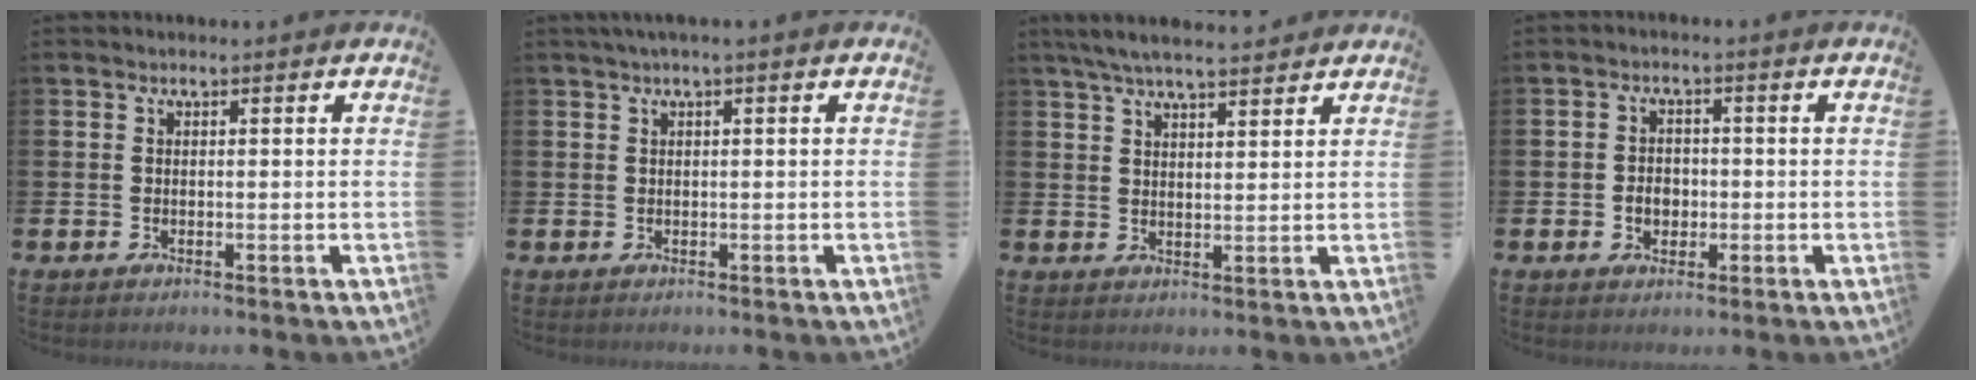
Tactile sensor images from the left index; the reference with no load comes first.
{"total": 1.0, "force": [0.3, -0.1, 1.0], "torque": [-0.023, 0.004, 0.006]}
{"total": 5.3, "force": [5.0, 0.6, 1.8], "torque": [-0.045, -0.014, 0.091]}
{"total": 2.5, "force": [-0.4, 2.3, 0.9], "torque": [-0.015, 0.005, -0.013]}